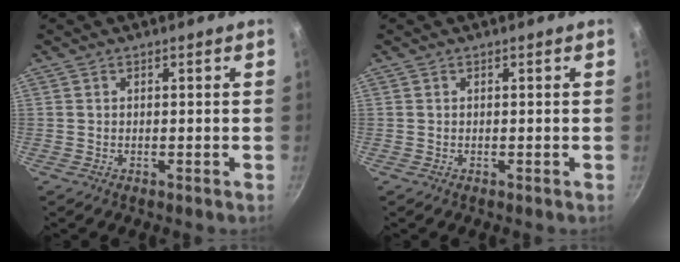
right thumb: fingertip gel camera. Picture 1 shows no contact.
{"total": 0.0}